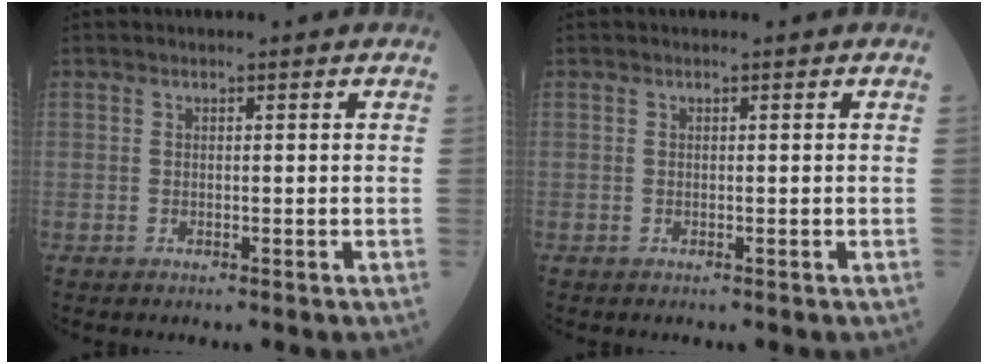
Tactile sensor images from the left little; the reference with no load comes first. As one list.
[{"total": 0.0}]